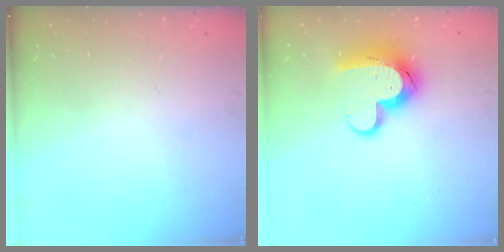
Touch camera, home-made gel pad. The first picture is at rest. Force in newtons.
{"total": 13.6, "press": 13.5, "slide": 1.3}